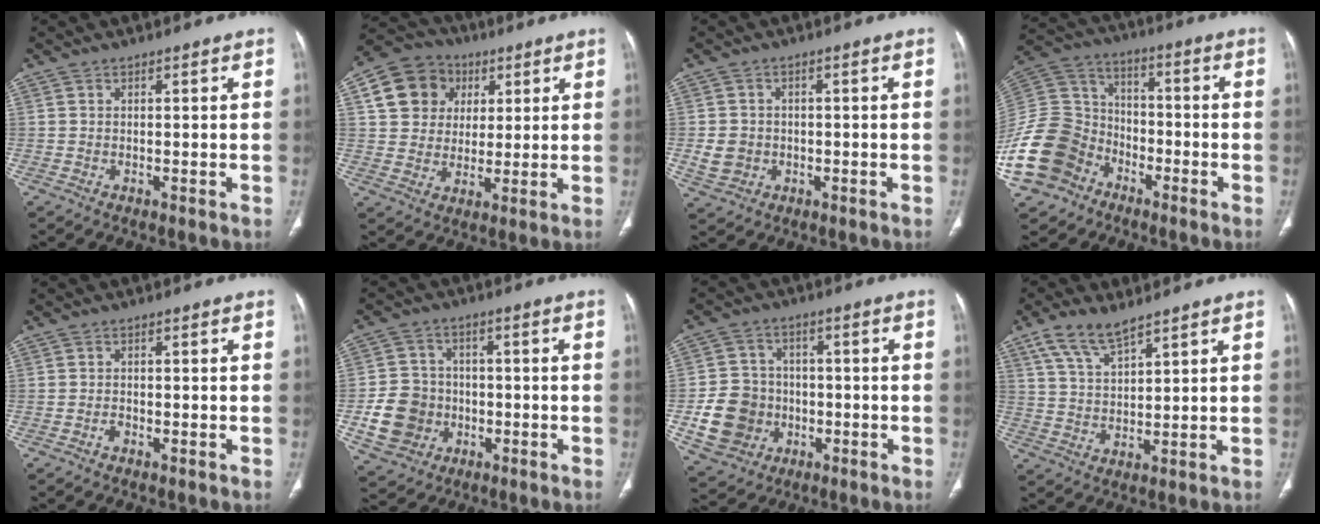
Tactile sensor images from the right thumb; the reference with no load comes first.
{"total": 12.6, "force": [4.1, 10.9, 4.7], "torque": [-0.061, 0.008, 0.068]}
{"total": 4.8, "force": [-0.8, 4.2, 2.1], "torque": [-0.029, 0.007, -0.006]}
{"total": 19.4, "force": [-9.7, 14.7, 8.1], "torque": [-0.172, 0.063, -0.178]}
{"total": 1.2, "force": [-0.8, 0.6, 0.6], "torque": [-0.012, 0.005, -0.014]}
{"total": 10.7, "force": [-2.8, 9.5, 4.1], "torque": [-0.053, 0.018, -0.042]}
{"total": 11.8, "force": [-2.9, 10.5, 4.5], "torque": [-0.060, 0.019, -0.041]}
{"total": 7.7, "force": [5.4, 2.6, 4.9], "torque": [-0.091, -0.019, 0.112]}